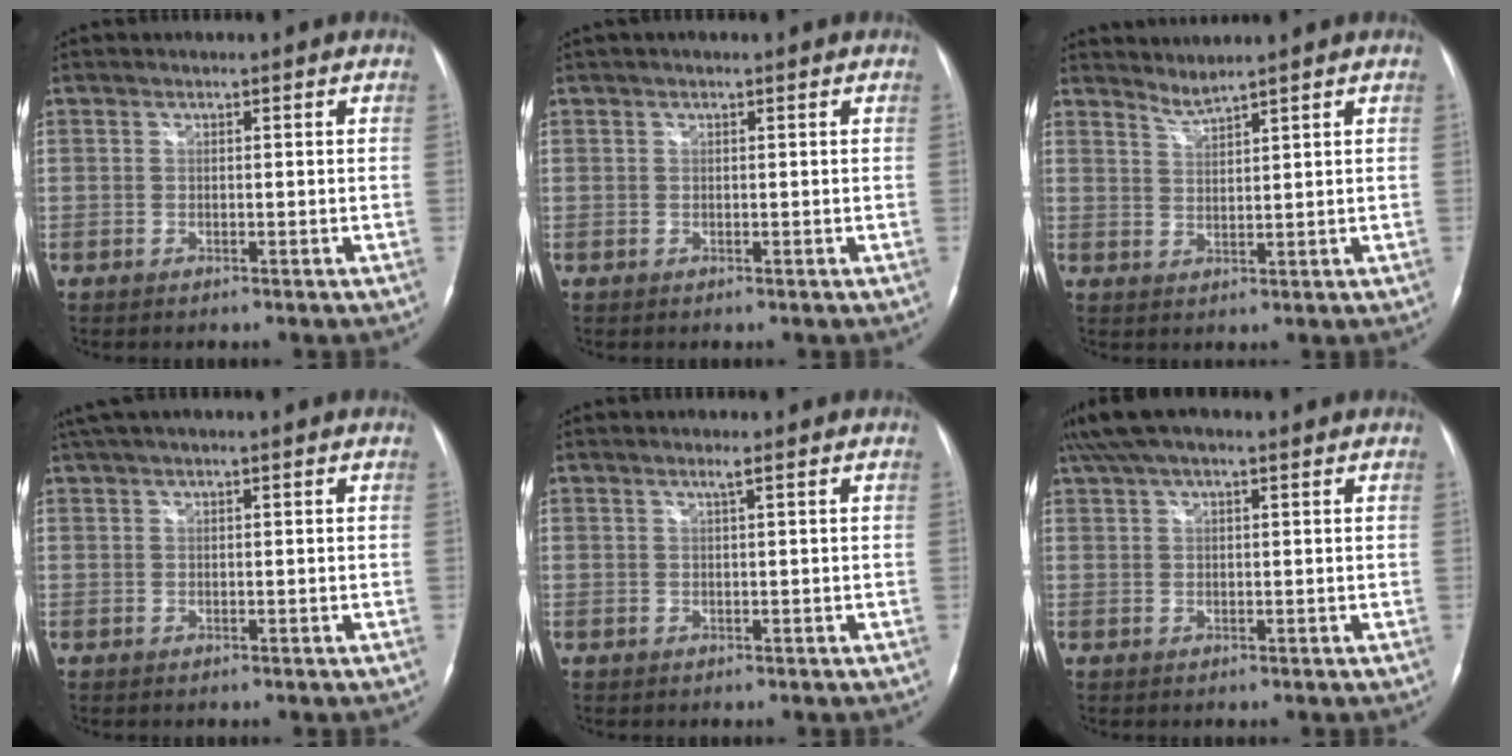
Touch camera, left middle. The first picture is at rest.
{"total": 0.7, "force": [0.5, 0.1, 0.5], "torque": [-0.013, 0.007, 0.007]}
{"total": 2.3, "force": [2.1, -0.8, 0.1], "torque": [-0.006, -0.006, 0.047]}
{"total": 3.5, "force": [2.4, 0.1, 2.6], "torque": [-0.056, 0.035, 0.046]}
{"total": 0.9, "force": [0.5, -0.2, 0.8], "torque": [-0.019, 0.000, 0.010]}
{"total": 6.8, "force": [4.8, 1.7, 4.5], "torque": [-0.092, 0.046, 0.085]}